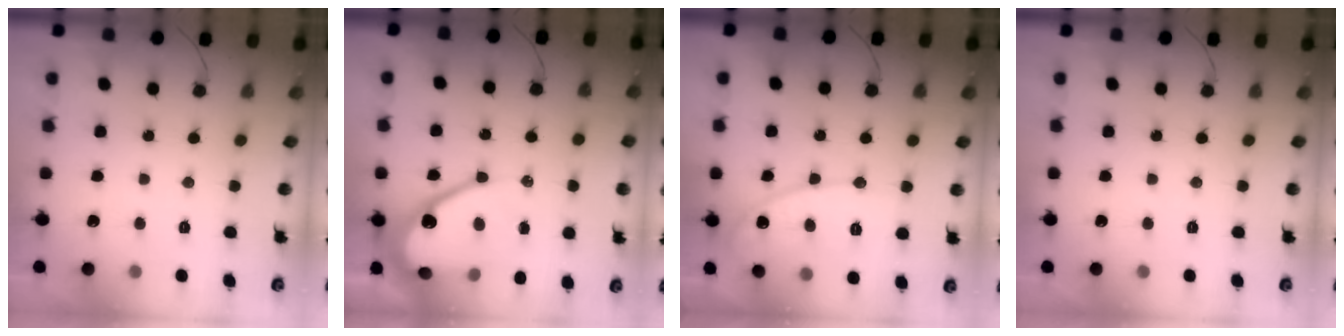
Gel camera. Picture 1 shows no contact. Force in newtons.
{"total": 15.0, "press": 15.0, "slide": 1.3}
{"total": 11.0, "press": 11.0, "slide": 1.0}
{"total": 0.0}